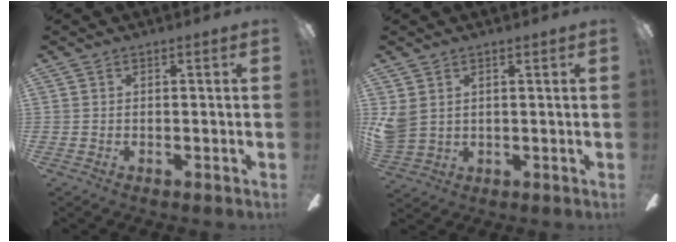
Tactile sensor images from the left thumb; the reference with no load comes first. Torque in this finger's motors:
{"motor_torque": [0.52, 0.51, 0.52, -0.60, 0.05]}